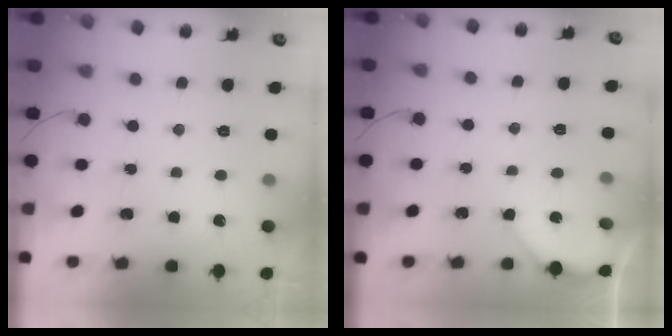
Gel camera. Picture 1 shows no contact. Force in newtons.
{"total": 2.1, "press": 2.1, "slide": 0.2}